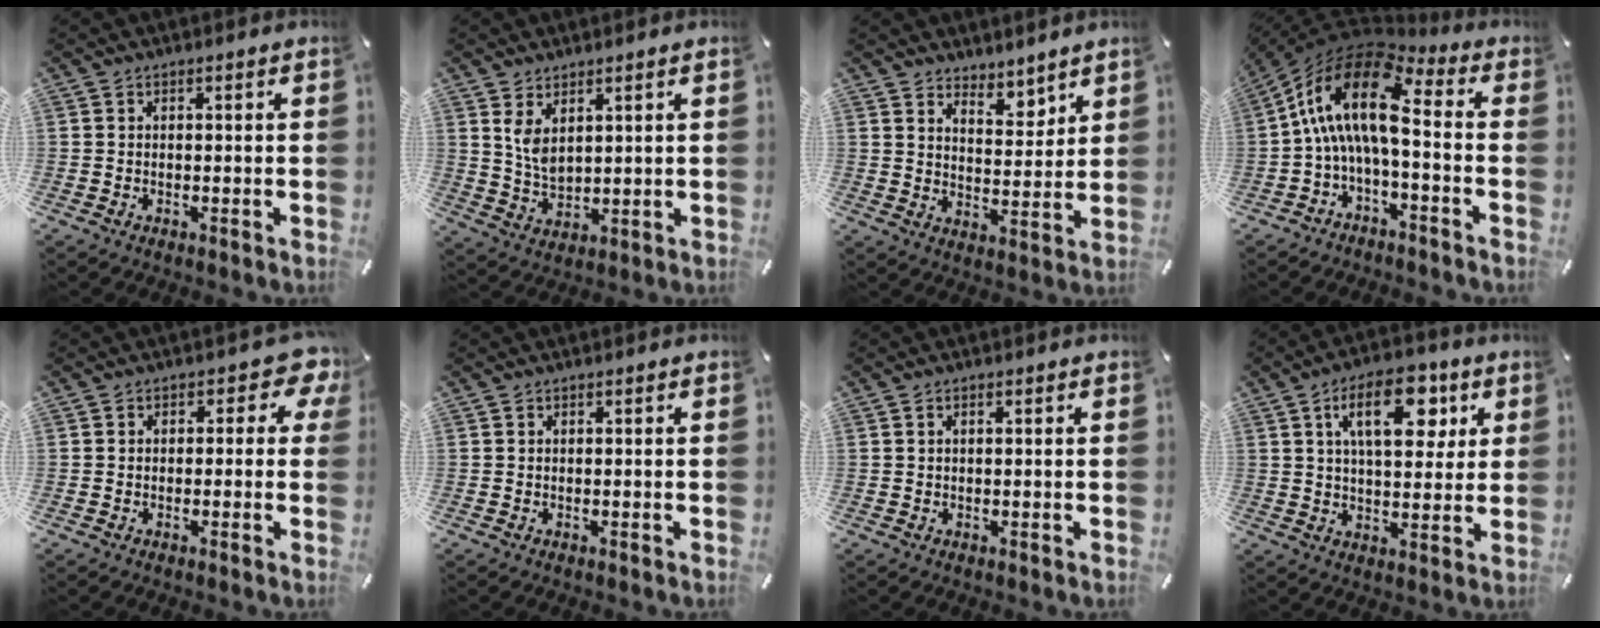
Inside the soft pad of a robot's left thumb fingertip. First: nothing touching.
{"total": 5.5, "force": [3.3, 3.0, 3.2], "torque": [-0.086, -0.018, 0.058]}
{"total": 6.0, "force": [5.4, 2.6, -0.3], "torque": [0.013, -0.048, 0.099]}
{"total": 15.8, "force": [1.3, 6.7, 14.3], "torque": [-0.290, -0.020, 0.014]}
{"total": 5.6, "force": [1.4, 3.5, 4.2], "torque": [-0.049, -0.002, 0.019]}
{"total": 0.0}
{"total": 0.6, "force": [0.2, 0.2, 0.6], "torque": [-0.010, 0.002, 0.003]}
{"total": 15.2, "force": [6.4, 7.8, 11.4], "torque": [-0.169, -0.004, 0.105]}